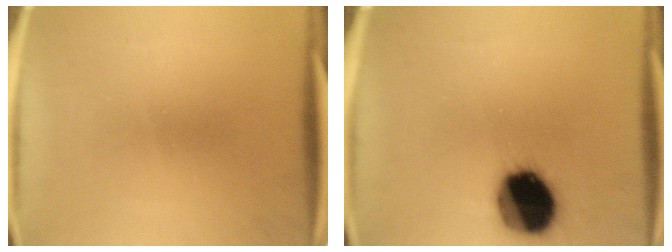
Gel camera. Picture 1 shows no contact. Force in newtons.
{"total": 18.6}